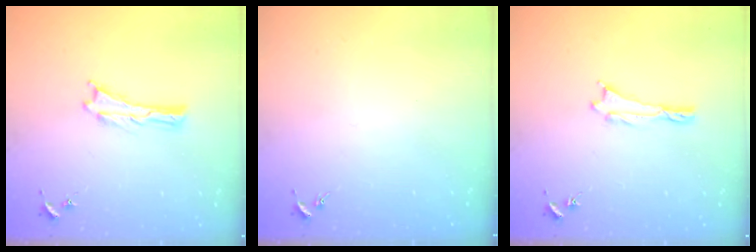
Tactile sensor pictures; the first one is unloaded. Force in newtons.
{"total": 0.0}
{"total": 0.6, "press": 0.5, "slide": 0.2}